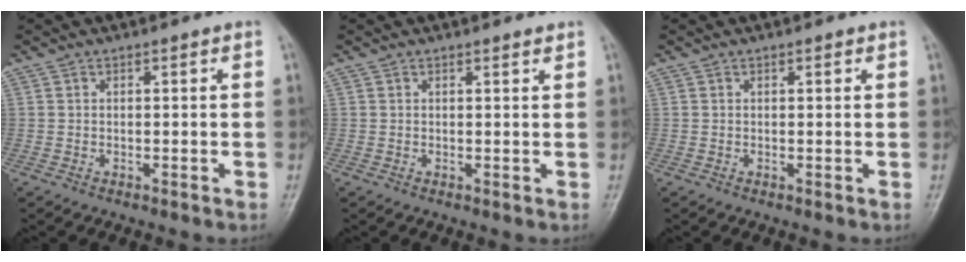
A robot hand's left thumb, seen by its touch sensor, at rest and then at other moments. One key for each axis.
{"total": 1.1, "fx": 1.0, "fy": 0.2, "fz": 0.5, "tx": -0.006, "ty": -0.005, "tz": 0.013}
{"total": 0.8, "fx": 0.5, "fy": 0.3, "fz": 0.6, "tx": -0.008, "ty": -0.001, "tz": 0.006}